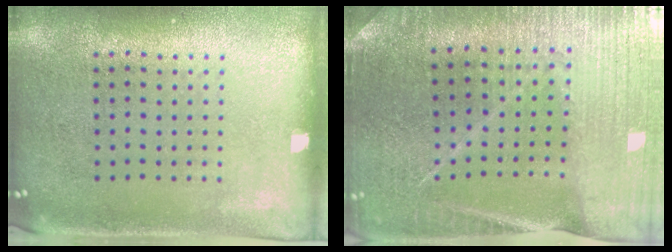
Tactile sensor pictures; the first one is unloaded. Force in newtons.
{"total": 3.0, "press": 3.0, "slide": 0.3}